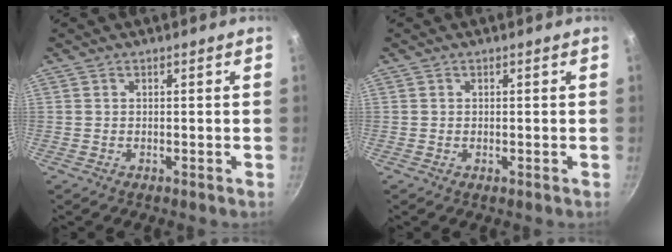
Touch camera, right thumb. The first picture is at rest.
{"total": 0.6, "force": [-0.1, 0.3, 0.6], "torque": [-0.009, 0.000, -0.003]}